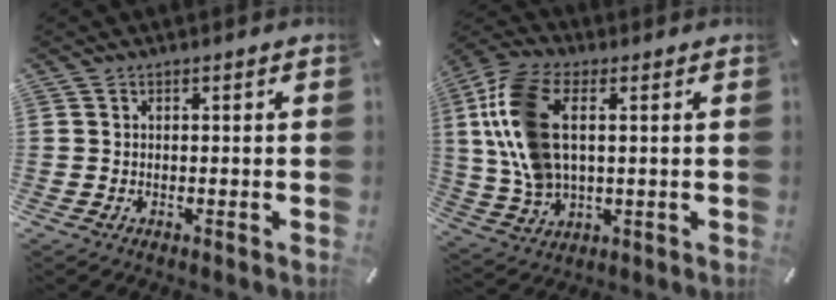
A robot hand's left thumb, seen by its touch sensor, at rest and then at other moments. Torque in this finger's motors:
{"motor_torque": [2.48, 2.52, 1.65, -1.12, 0.68]}